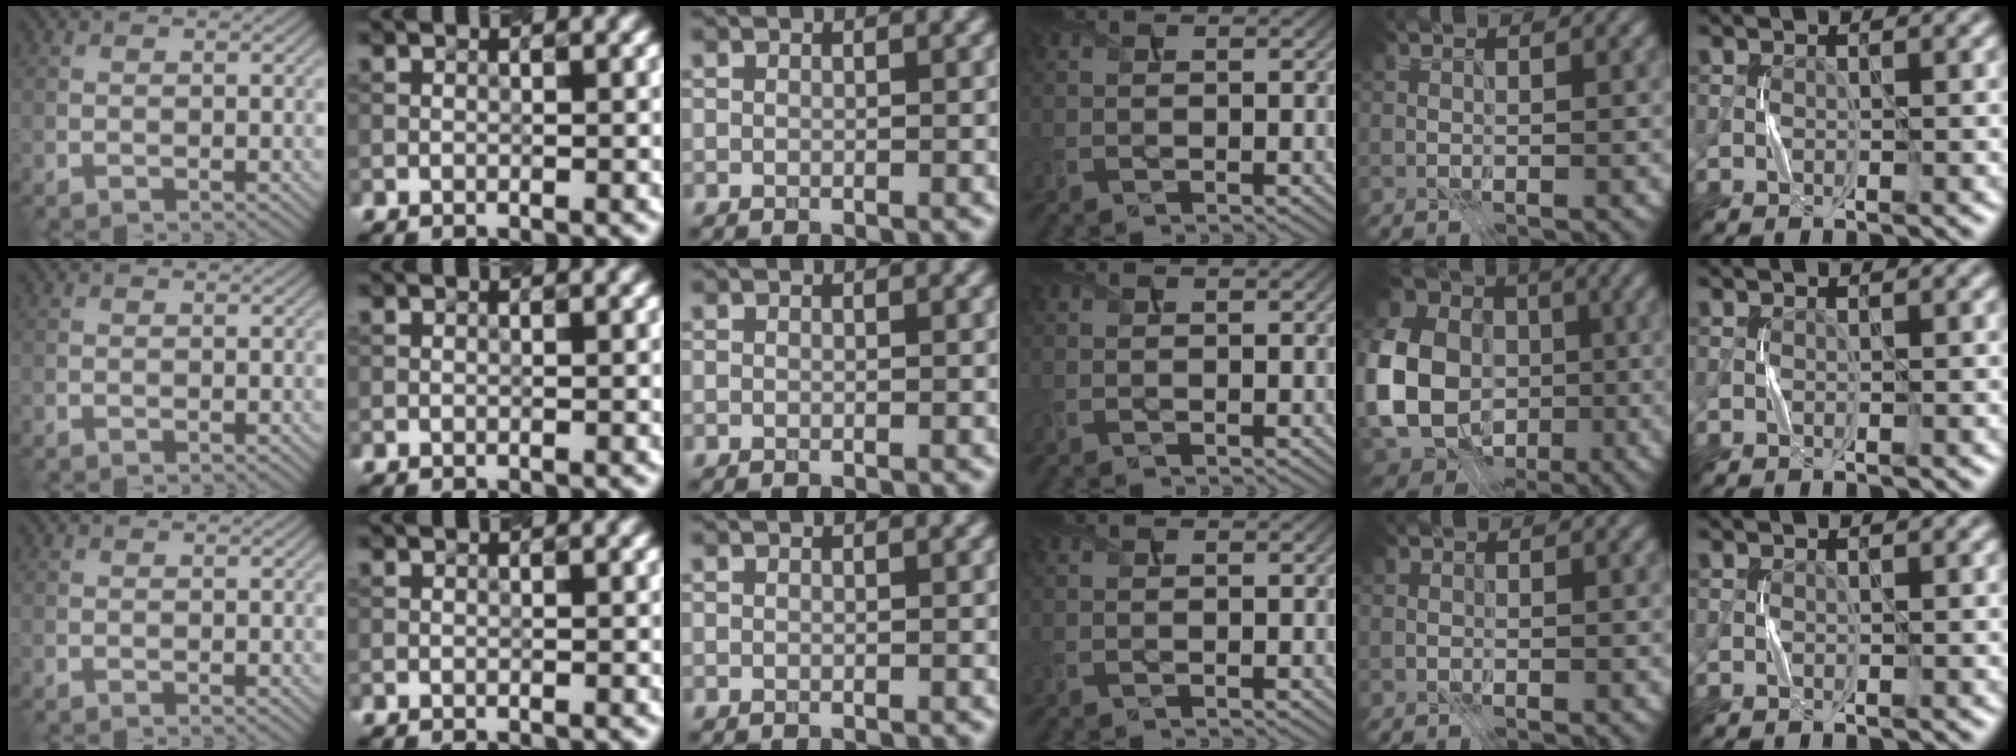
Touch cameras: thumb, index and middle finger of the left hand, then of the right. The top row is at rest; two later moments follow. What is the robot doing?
{"motion": "press", "object": "sticker"}